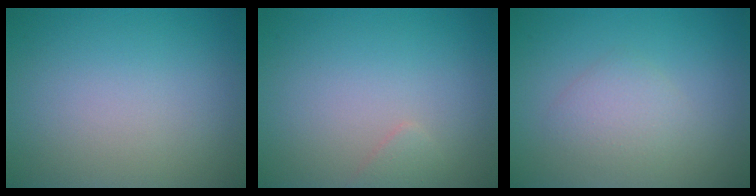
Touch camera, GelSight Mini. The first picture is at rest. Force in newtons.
{"total": 0.9, "press": 0.9, "slide": 0.1}
{"total": 2.1, "press": 2.1, "slide": 0.1}